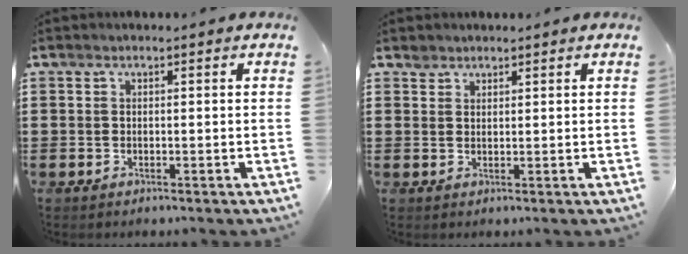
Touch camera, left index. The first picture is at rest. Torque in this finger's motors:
{"motor_torque": [0.06, -0.08, -0.02, -0.01]}